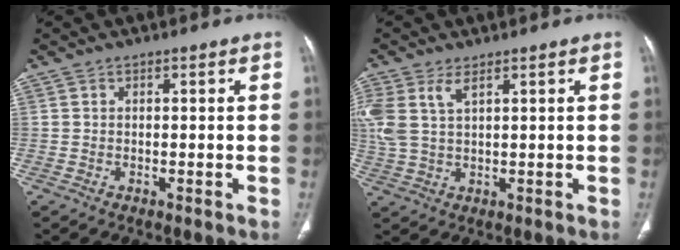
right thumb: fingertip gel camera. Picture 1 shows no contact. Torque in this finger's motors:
{"motor_torque": [0.24, 0.24, 0.81, 0.62, 0.15]}